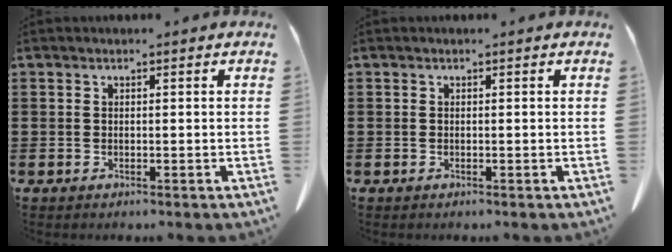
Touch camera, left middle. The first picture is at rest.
{"total": 0.0}